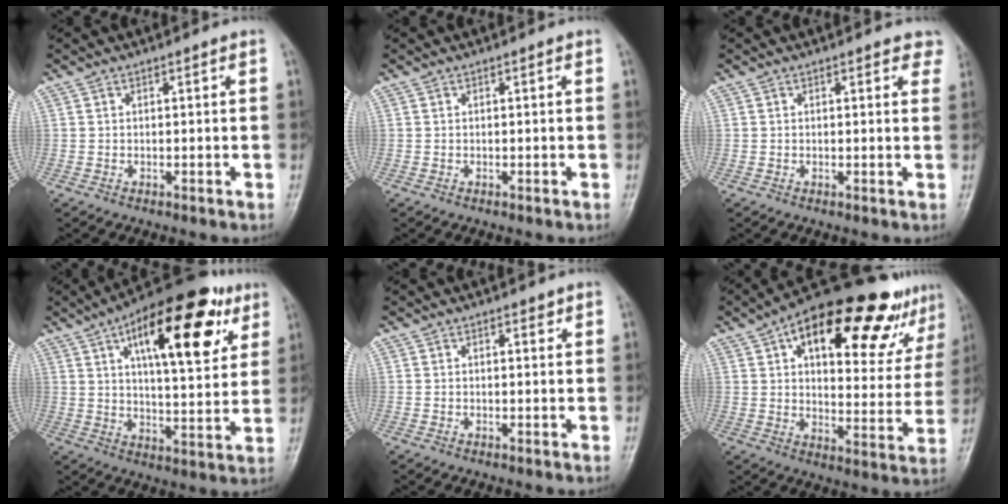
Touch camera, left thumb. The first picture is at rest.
{"total": 0.0}
{"total": 3.1, "force": [2.3, 1.5, 1.4], "torque": [0.012, -0.005, 0.014]}
{"total": 22.8, "force": [9.9, 9.1, 18.4], "torque": [-0.241, -0.014, 0.147]}
{"total": 1.2, "force": [0.8, 0.5, 0.7], "torque": [-0.004, -0.003, 0.009]}
{"total": 26.1, "force": [14.8, 10.7, 18.6], "torque": [-0.224, -0.011, 0.213]}